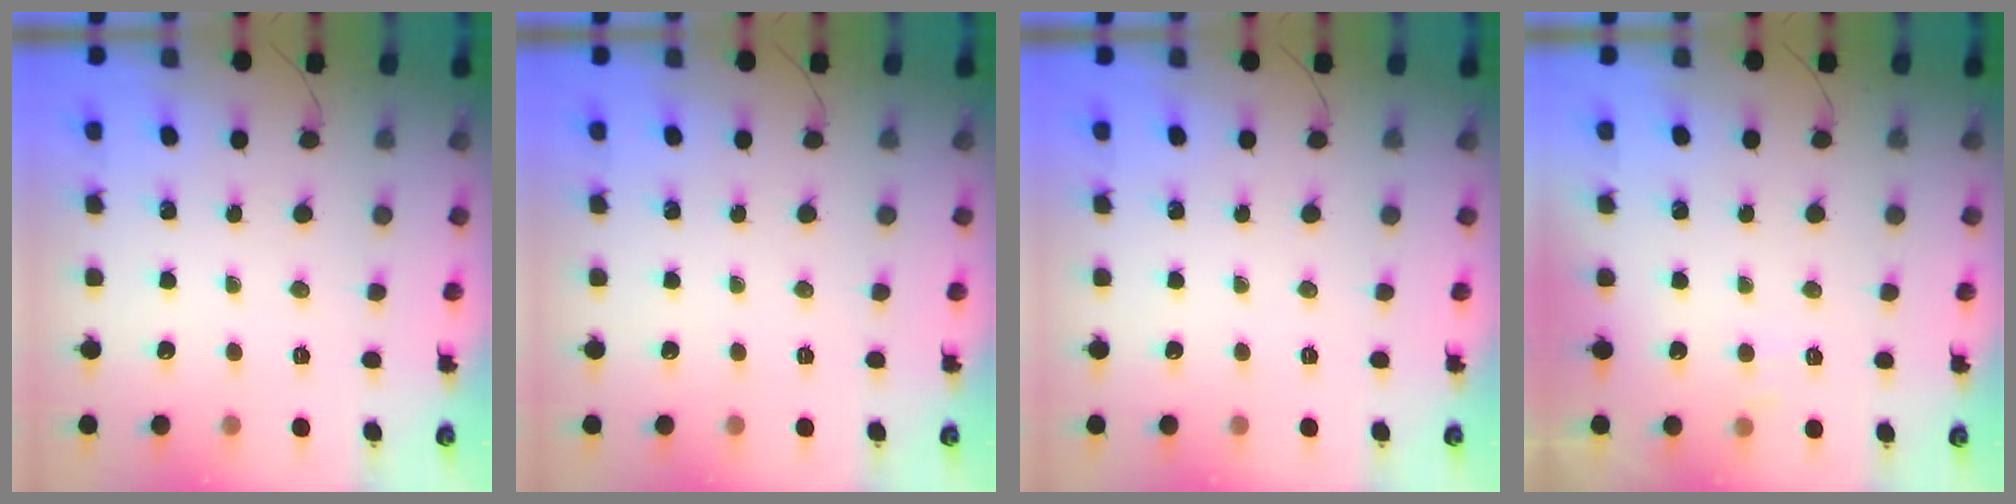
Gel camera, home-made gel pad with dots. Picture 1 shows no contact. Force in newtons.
{"total": 0.0}
{"total": 0.0}
{"total": 4.0, "press": 3.8, "slide": 1.1}